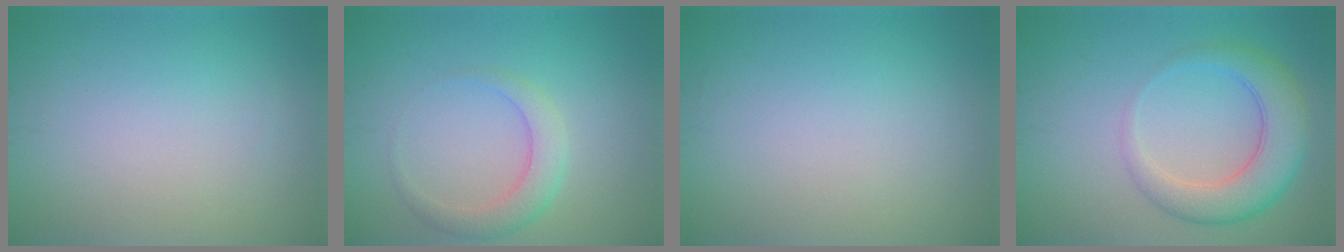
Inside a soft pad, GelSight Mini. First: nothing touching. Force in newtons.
{"total": 2.9, "press": 2.9, "slide": 0.1}
{"total": 0.0}
{"total": 5.7, "press": 5.7, "slide": 0.2}